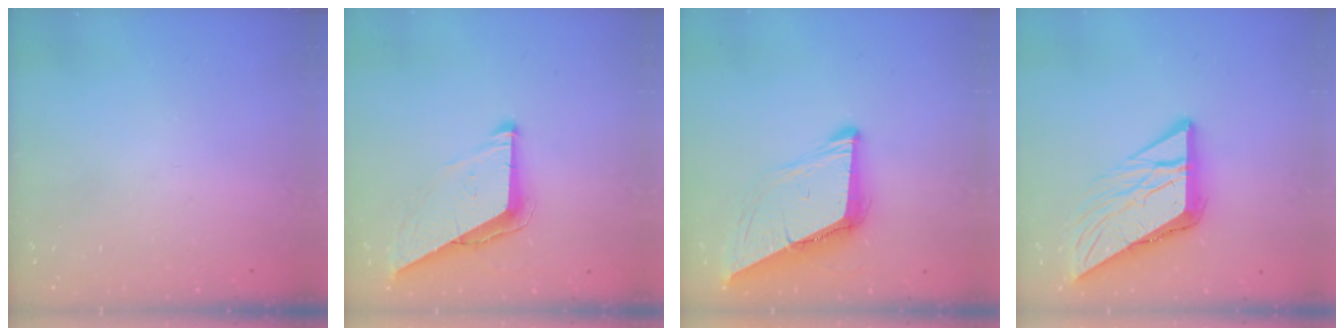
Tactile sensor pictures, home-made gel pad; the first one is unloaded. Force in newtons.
{"total": 8.8, "press": 8.7, "slide": 0.4}
{"total": 9.4, "press": 9.3, "slide": 1.1}
{"total": 11.2, "press": 11.2, "slide": 1.1}